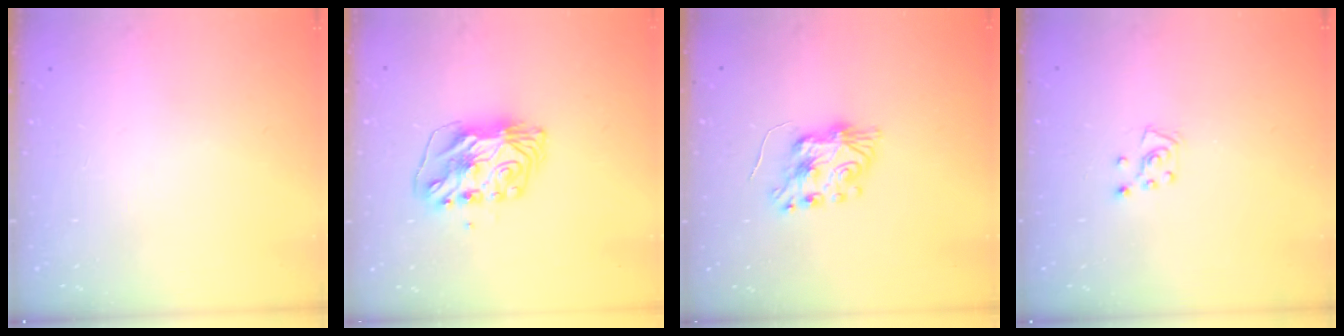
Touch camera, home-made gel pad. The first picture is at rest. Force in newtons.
{"total": 8.4, "press": 8.4, "slide": 0.8}
{"total": 8.7, "press": 8.6, "slide": 0.6}
{"total": 5.9, "press": 5.8, "slide": 0.7}